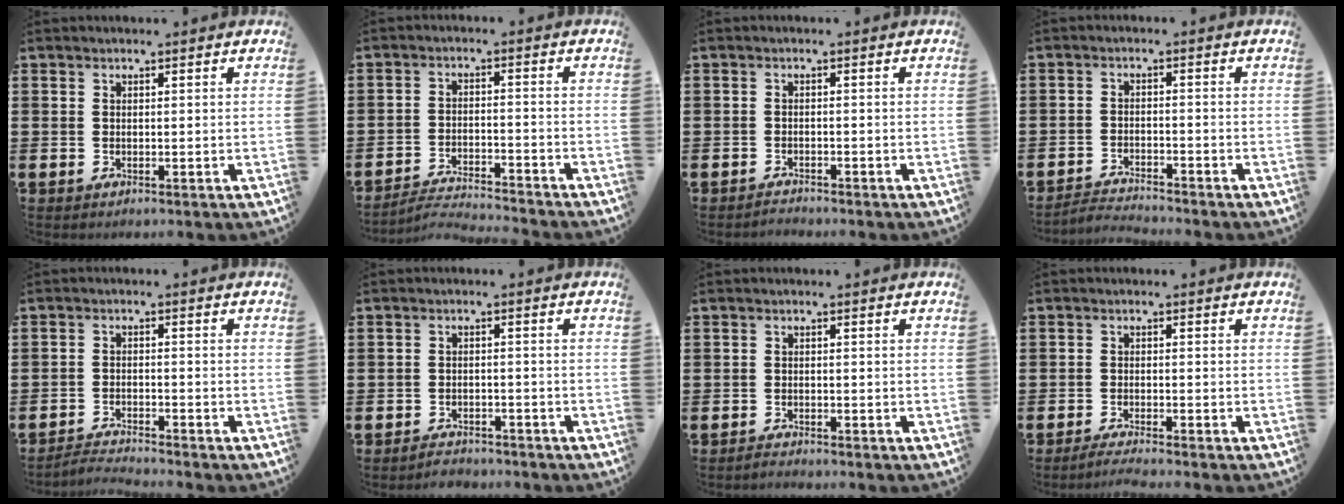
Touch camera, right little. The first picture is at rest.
{"total": 3.5, "force": [-3.4, -0.1, 0.3], "torque": [-0.008, -0.001, -0.073]}
{"total": 1.2, "force": [-1.2, 0.0, -0.1], "torque": [-0.001, 0.002, -0.025]}
{"total": 2.4, "force": [-2.4, -0.1, 0.0], "torque": [-0.004, 0.002, -0.050]}
{"total": 2.2, "force": [-2.2, -0.2, 0.1], "torque": [-0.004, 0.002, -0.046]}
{"total": 2.0, "force": [-2.0, 0.2, -0.1], "torque": [-0.005, 0.004, -0.044]}
{"total": 1.0, "force": [-1.0, 0.0, 0.0], "torque": [-0.003, -0.001, -0.021]}
{"total": 1.6, "force": [-1.4, -0.1, 0.8], "torque": [-0.012, 0.000, -0.026]}